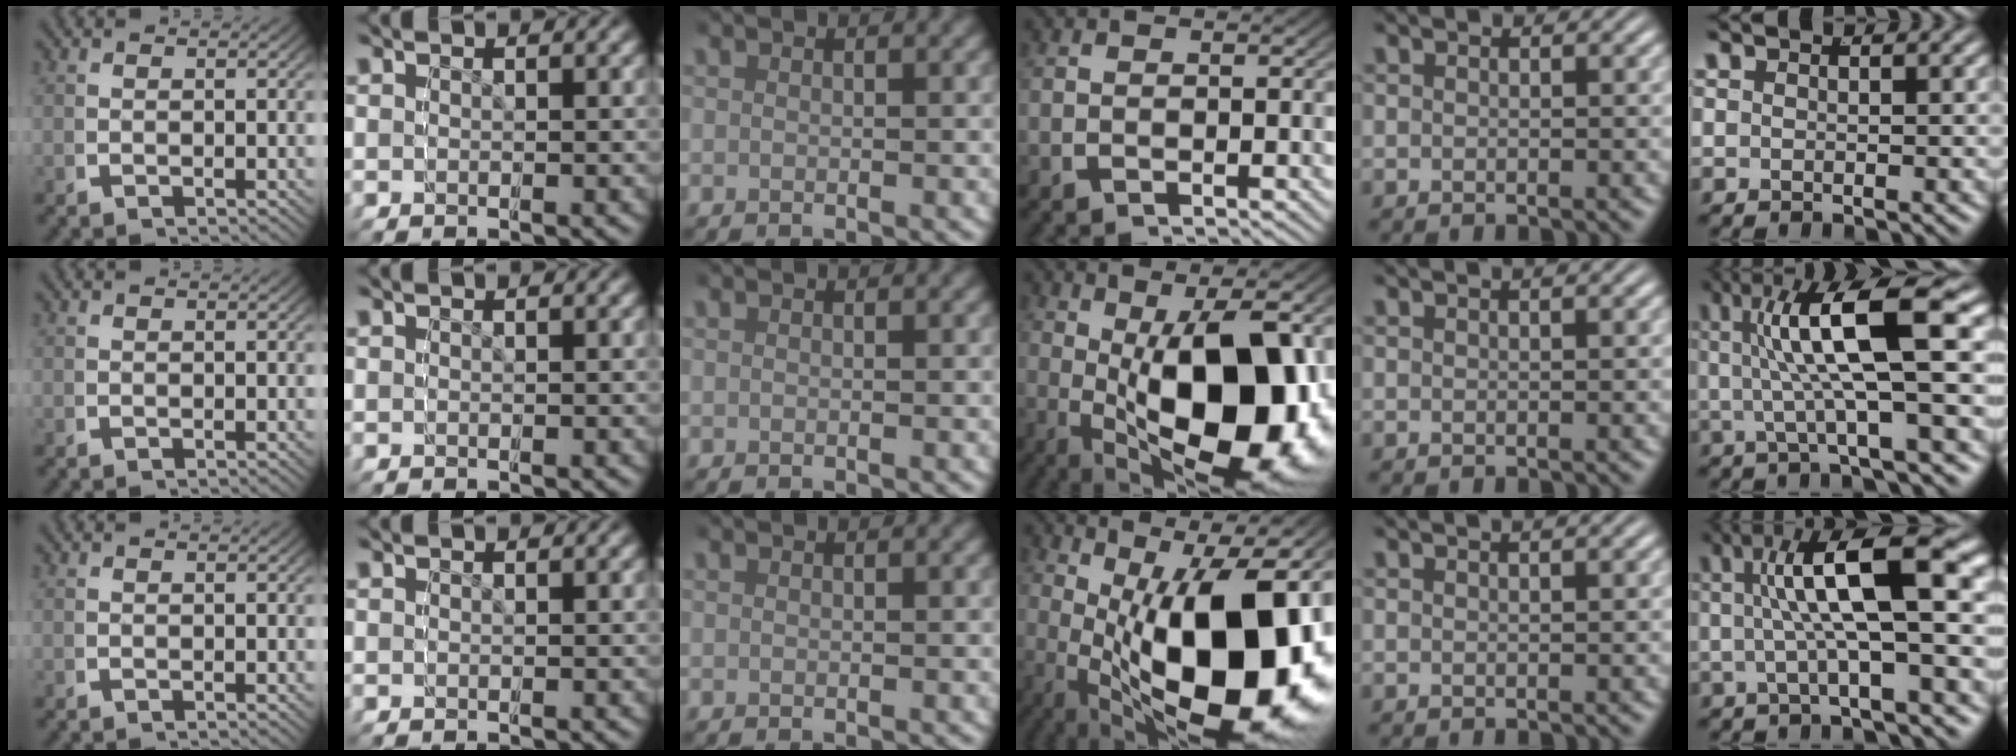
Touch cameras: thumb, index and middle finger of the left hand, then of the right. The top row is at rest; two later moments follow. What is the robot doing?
{"motion": "grasp_and_lifting", "object": "bottle"}